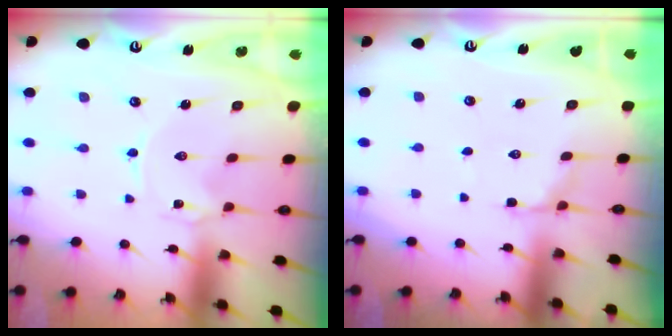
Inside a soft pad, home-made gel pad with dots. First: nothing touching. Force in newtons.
{"total": 4.5, "press": 4.2, "slide": 1.8}